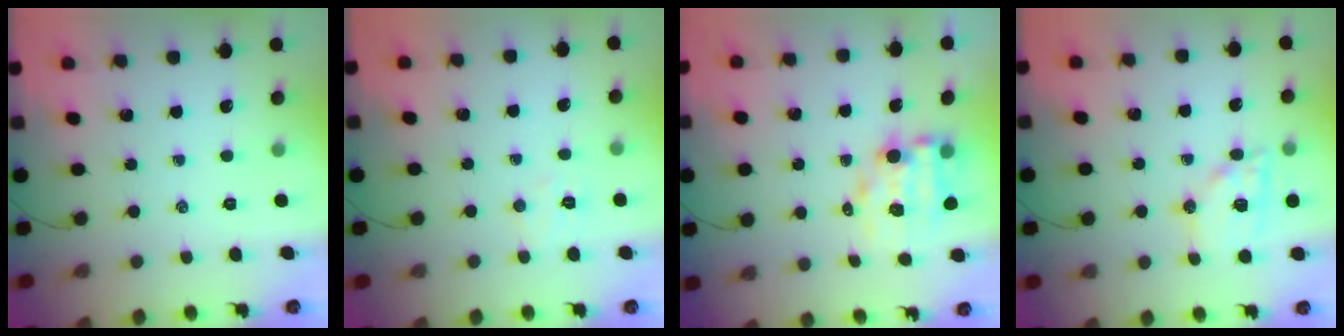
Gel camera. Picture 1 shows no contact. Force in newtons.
{"total": 5.3, "press": 5.1, "slide": 1.0}
{"total": 7.6, "press": 7.4, "slide": 1.5}
{"total": 13.1, "press": 13.0, "slide": 1.9}